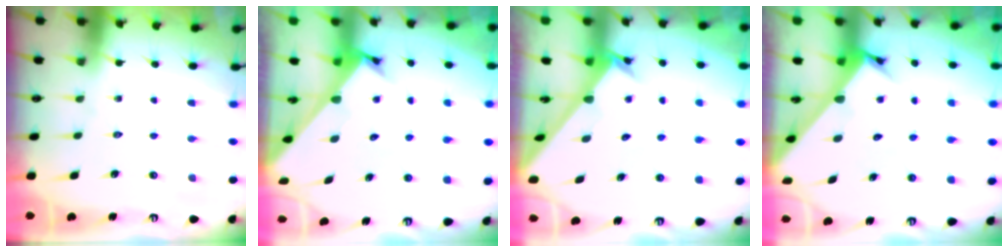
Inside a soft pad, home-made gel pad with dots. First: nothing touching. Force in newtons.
{"total": 2.5, "press": 2.5, "slide": 0.2}
{"total": 2.4, "press": 2.4, "slide": 0.2}
{"total": 3.5, "press": 3.5, "slide": 0.3}